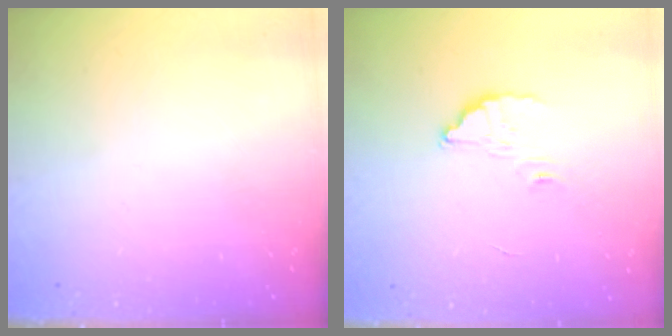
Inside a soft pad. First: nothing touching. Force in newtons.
{"total": 2.9, "press": 2.9, "slide": 0.3}